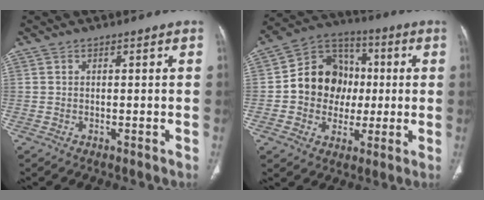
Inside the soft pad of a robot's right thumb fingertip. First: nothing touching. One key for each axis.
{"total": 14.9, "fx": 0.2, "fy": 12.7, "fz": 7.8, "tx": -0.077, "ty": 0.026, "tz": 0.000}